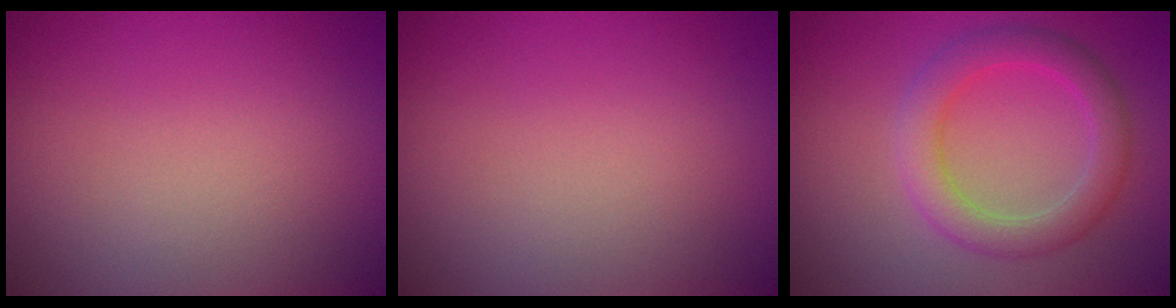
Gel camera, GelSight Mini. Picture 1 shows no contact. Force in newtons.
{"total": 0.0}
{"total": 3.9, "press": 3.9, "slide": 0.1}